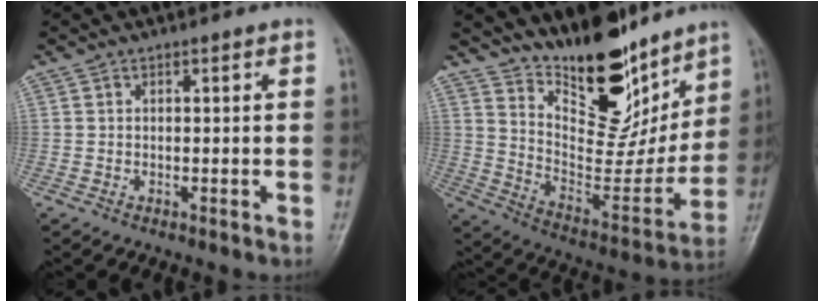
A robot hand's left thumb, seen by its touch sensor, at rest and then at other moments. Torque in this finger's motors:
{"motor_torque": [0.71, 0.38, 0.89, -1.88, 0.16]}